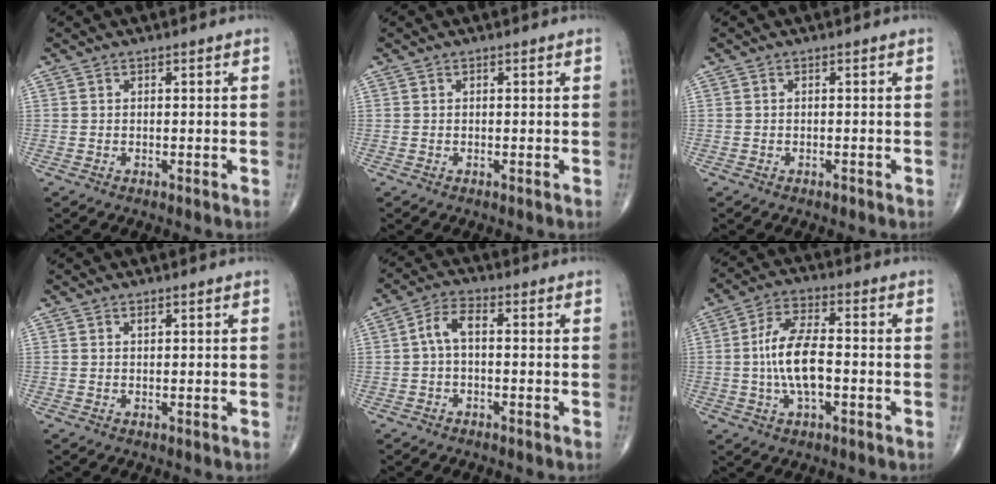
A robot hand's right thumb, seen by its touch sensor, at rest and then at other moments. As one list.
[{"total": 0.0}, {"total": 0.5, "force": [-0.4, 0.2, 0.2], "torque": [-0.002, 0.000, -0.009]}, {"total": 0.6, "force": [0.4, 0.3, 0.4], "torque": [-0.005, -0.003, 0.007]}, {"total": 4.5, "force": [-0.1, 2.1, 3.9], "torque": [-0.075, 0.019, -0.011]}, {"total": 10.5, "force": [-1.2, 4.5, 9.4], "torque": [-0.185, 0.018, -0.027]}]